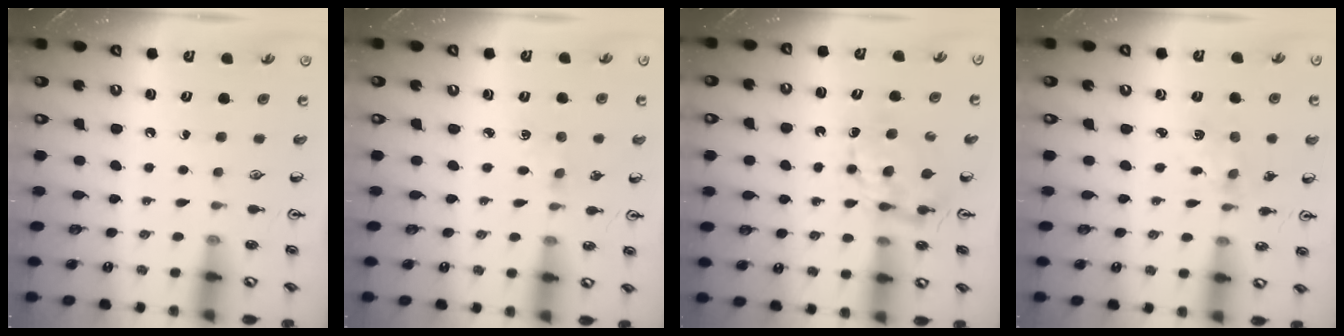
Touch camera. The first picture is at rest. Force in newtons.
{"total": 1.7, "press": 1.6, "slide": 0.3}
{"total": 6.9, "press": 6.9, "slide": 0.6}
{"total": 1.5, "press": 1.4, "slide": 0.5}